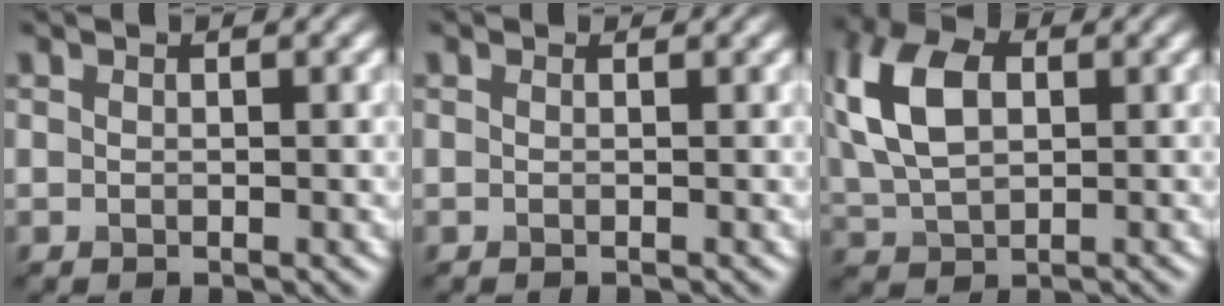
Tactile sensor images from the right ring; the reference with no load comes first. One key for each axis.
{"total": 0.8, "fx": 0.3, "fy": 0.5, "fz": 0.5, "tx": -0.007, "ty": 0.004, "tz": -0.007}
{"total": 7.0, "fx": 1.9, "fy": 4.4, "fz": 5.1, "tx": -0.144, "ty": 0.025, "tz": 0.054}